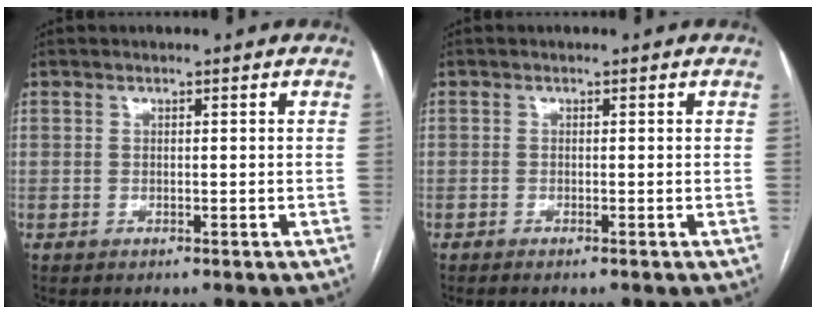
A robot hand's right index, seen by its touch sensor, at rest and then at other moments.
{"total": 0.9, "force": [-0.7, -0.1, 0.5], "torque": [-0.011, -0.002, -0.012]}